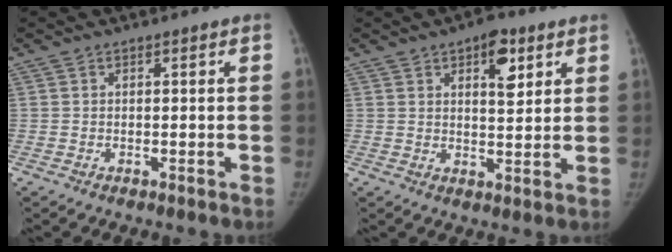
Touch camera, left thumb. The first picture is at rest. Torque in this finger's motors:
{"motor_torque": [1.02, 0.48, 0.96, -0.64, 0.26]}